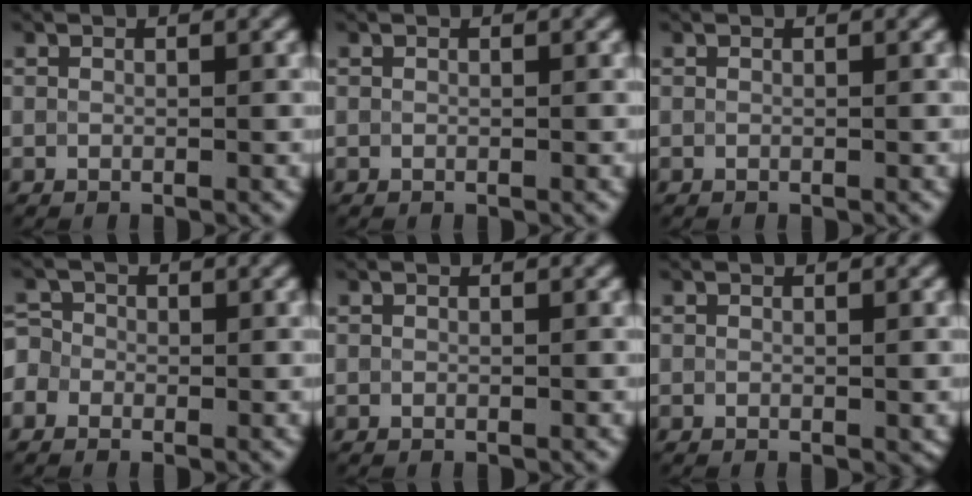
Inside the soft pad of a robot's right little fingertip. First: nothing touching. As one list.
[{"total": 0.0}, {"total": 0.0}, {"total": 2.4, "force": [-0.7, 2.2, 0.7], "torque": [-0.005, 0.014, -0.034]}, {"total": 0.0}, {"total": 0.5, "force": [0.0, 0.3, 0.4], "torque": [-0.004, -0.002, 0.001]}]